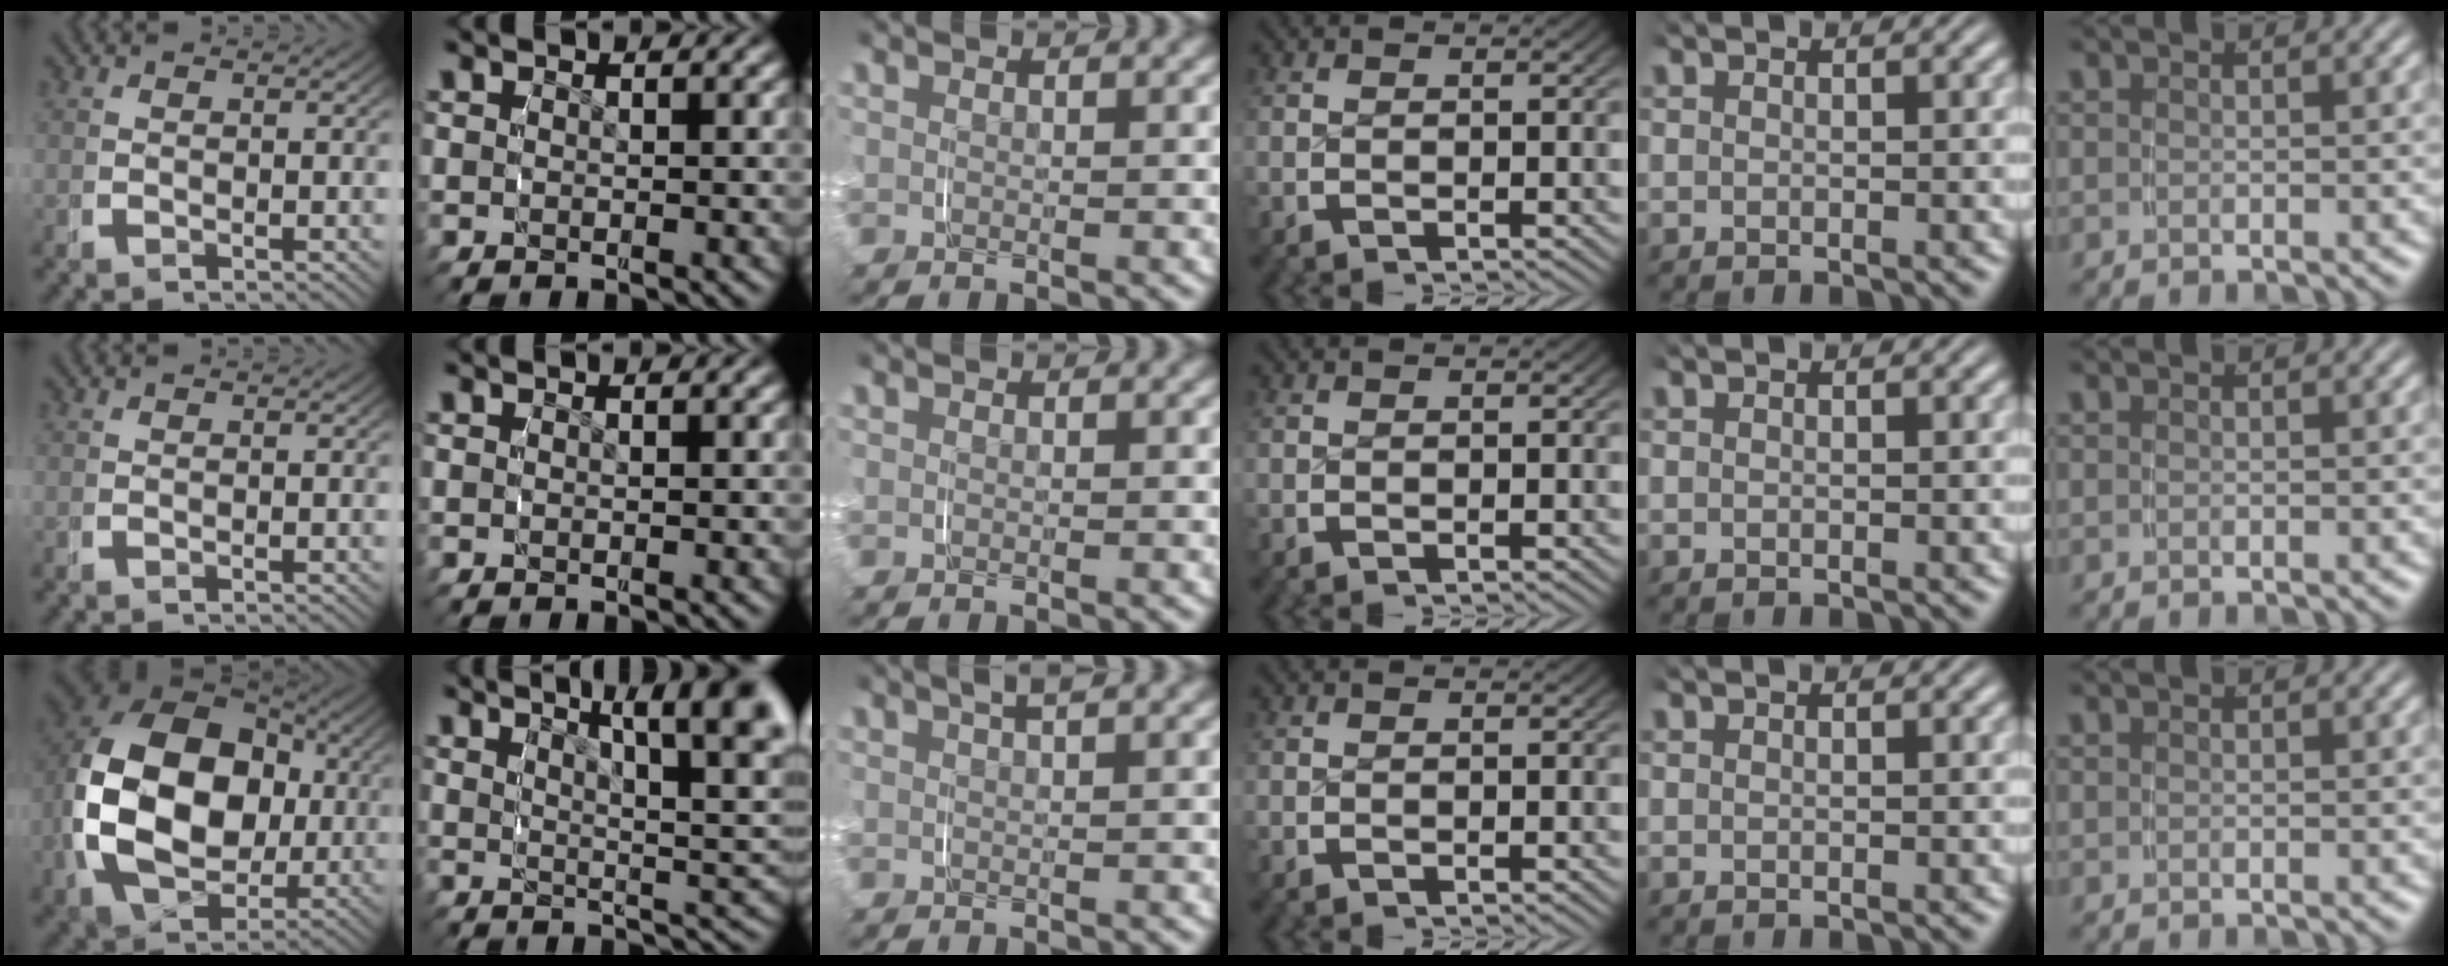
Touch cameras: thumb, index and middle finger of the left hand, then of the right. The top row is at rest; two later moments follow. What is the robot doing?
{"motion": "grasp_and_lifting", "object": "paper plate"}